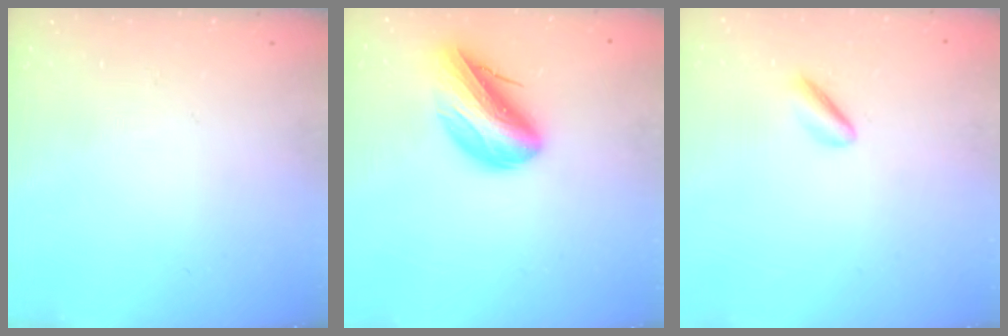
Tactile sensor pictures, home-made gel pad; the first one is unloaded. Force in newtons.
{"total": 14.5, "press": 14.1, "slide": 3.4}
{"total": 1.8, "press": 1.7, "slide": 0.6}